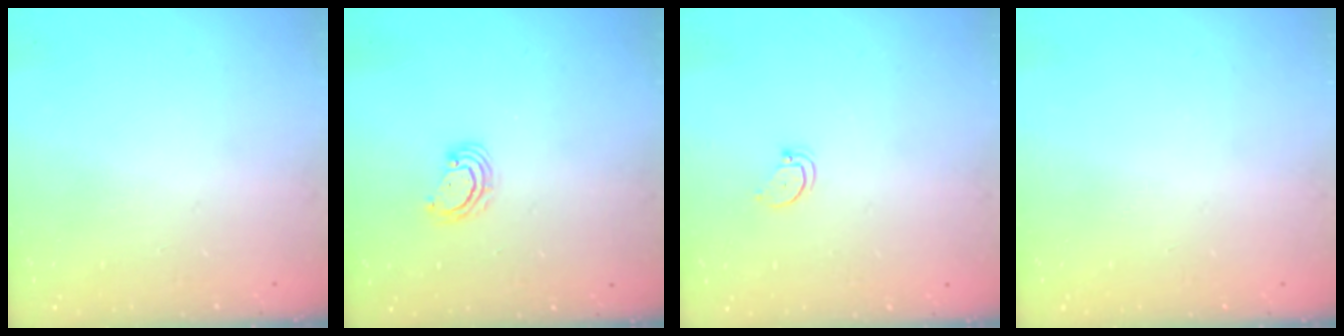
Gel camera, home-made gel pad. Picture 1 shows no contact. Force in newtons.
{"total": 4.1, "press": 4.1, "slide": 0.4}
{"total": 2.3, "press": 2.3, "slide": 0.2}
{"total": 0.0}